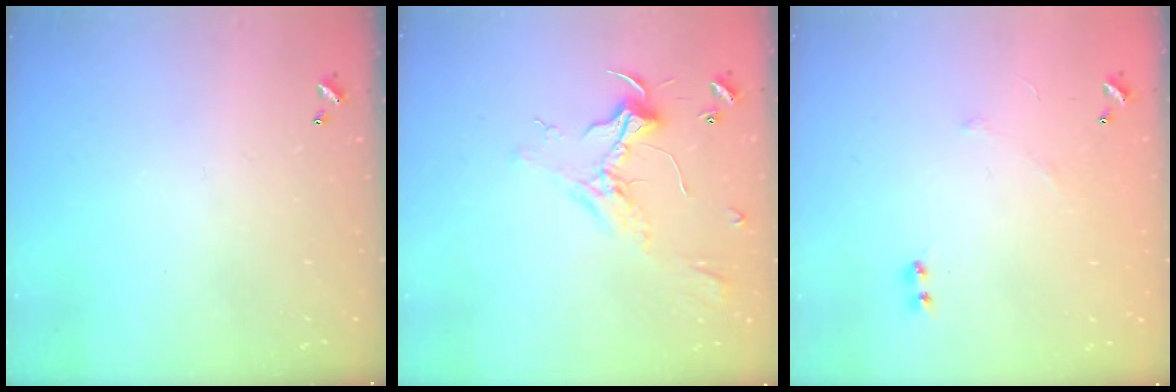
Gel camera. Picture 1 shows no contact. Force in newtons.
{"total": 2.2, "press": 2.1, "slide": 0.7}
{"total": 5.7, "press": 5.6, "slide": 0.8}